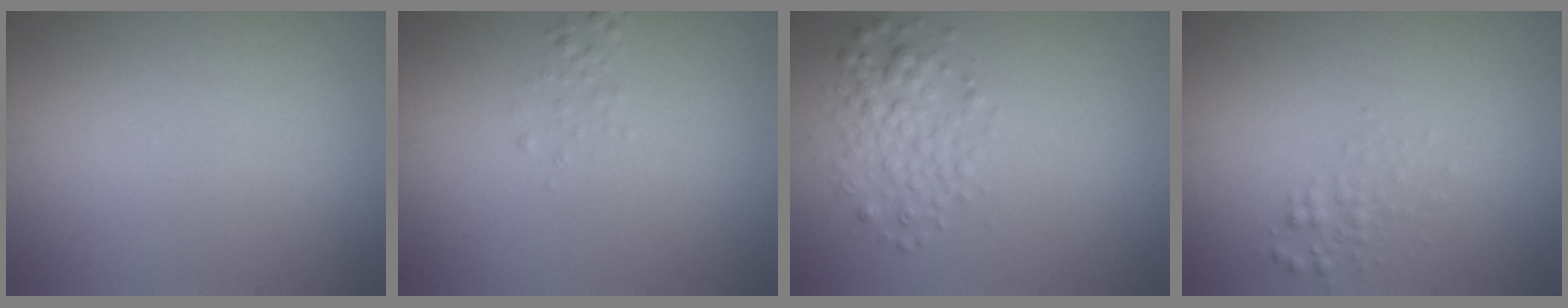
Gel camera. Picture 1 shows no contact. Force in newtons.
{"total": 0.8, "press": 0.8, "slide": 0.1}
{"total": 2.6, "press": 2.6, "slide": 0.0}
{"total": 1.1, "press": 1.1, "slide": 0.0}